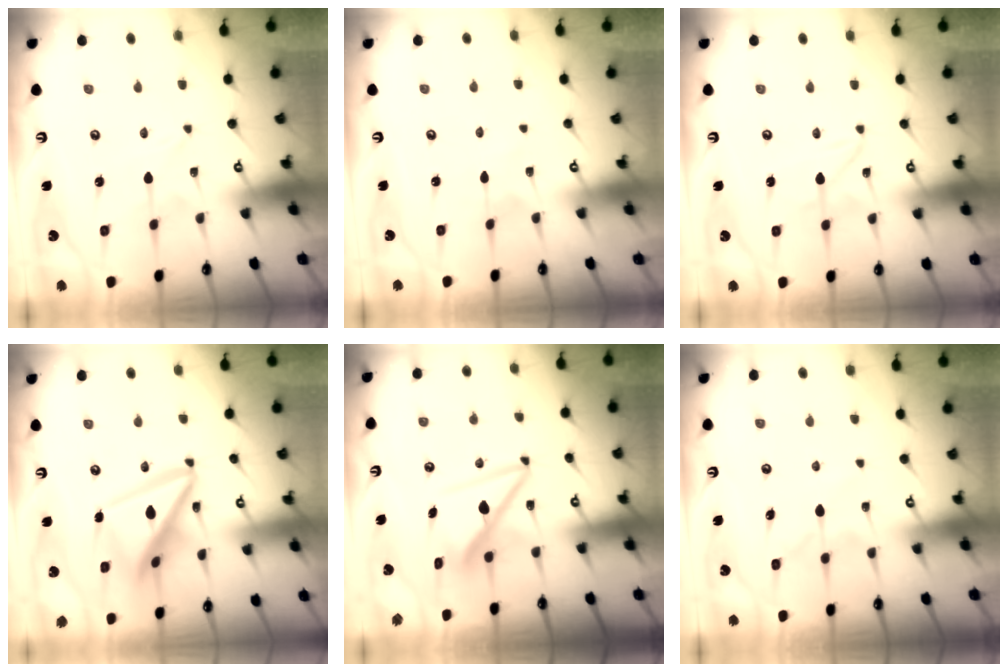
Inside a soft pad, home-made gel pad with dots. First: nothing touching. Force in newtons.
{"total": 1.5, "press": 1.5, "slide": 0.2}
{"total": 1.6, "press": 1.6, "slide": 0.3}
{"total": 17.0, "press": 16.9, "slide": 2.1}
{"total": 9.1, "press": 9.1, "slide": 0.7}
{"total": 6.0, "press": 6.0, "slide": 0.5}